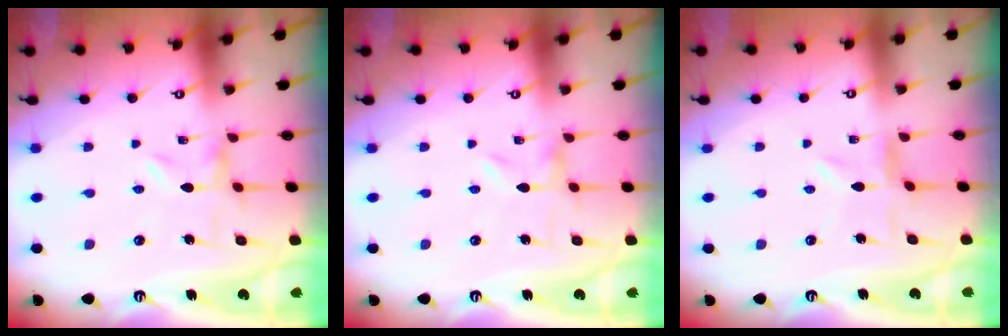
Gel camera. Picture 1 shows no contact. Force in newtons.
{"total": 0.0}
{"total": 1.4, "press": 1.4, "slide": 0.3}